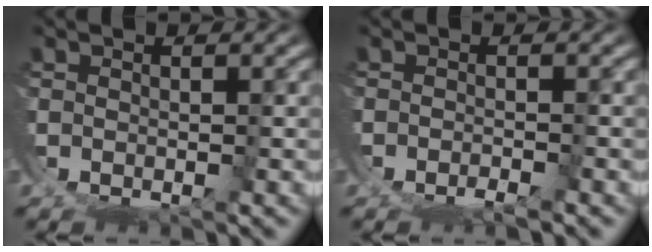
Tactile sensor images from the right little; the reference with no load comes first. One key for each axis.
{"total": 1.3, "fx": -0.7, "fy": -1.1, "fz": 0.2, "tx": 0.005, "ty": 0.003, "tz": -0.017}